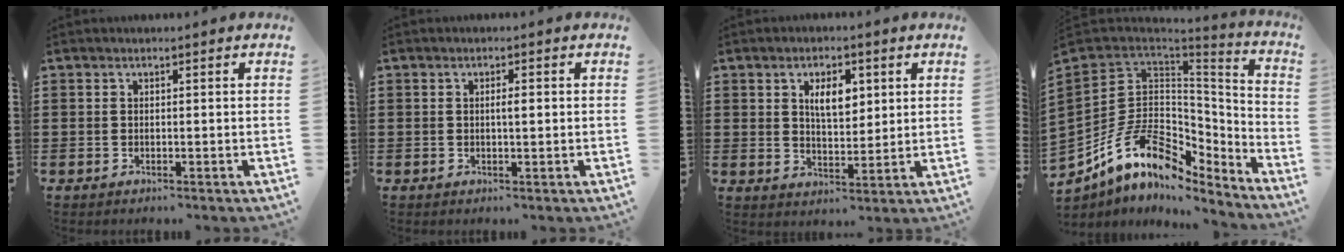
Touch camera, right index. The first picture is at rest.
{"total": 1.6, "force": [0.1, 0.3, 1.5], "torque": [-0.028, 0.002, 0.001]}
{"total": 5.3, "force": [1.9, 2.6, 4.2], "torque": [-0.074, 0.005, 0.028]}
{"total": 14.3, "force": [-5.6, 10.0, 8.6], "torque": [-0.183, 0.007, -0.098]}